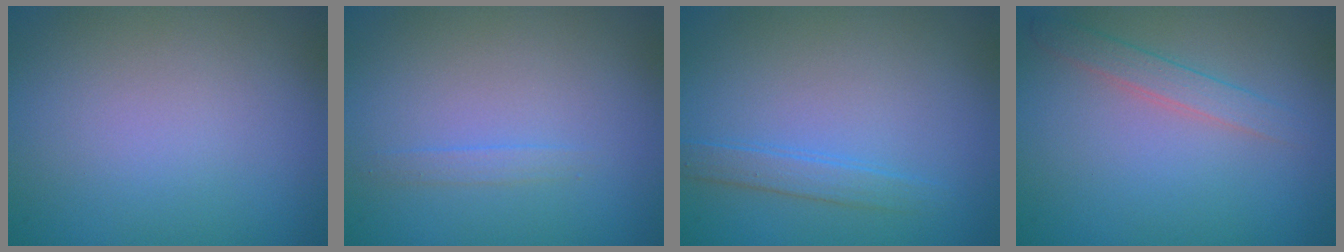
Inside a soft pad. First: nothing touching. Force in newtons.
{"total": 0.8, "press": 0.8, "slide": 0.0}
{"total": 1.7, "press": 1.7, "slide": 0.1}
{"total": 1.8, "press": 1.8, "slide": 0.1}